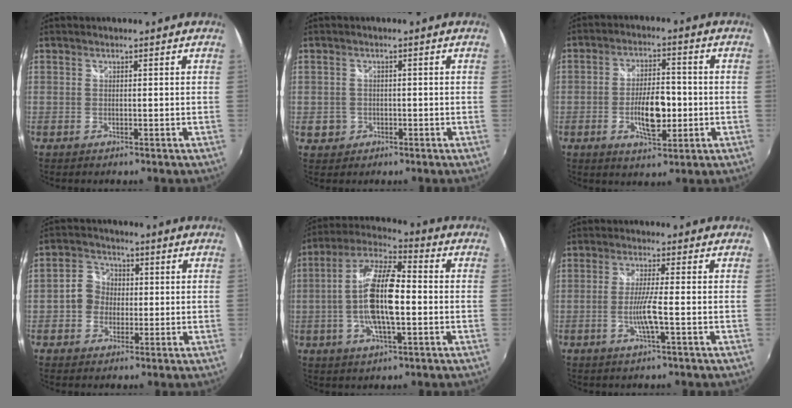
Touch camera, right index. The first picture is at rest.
{"total": 2.9, "force": [-0.8, 2.8, 0.4], "torque": [-0.013, 0.003, -0.010]}
{"total": 8.9, "force": [-2.1, 3.8, 7.7], "torque": [-0.141, 0.002, -0.031]}
{"total": 5.7, "force": [-0.6, 5.2, 2.3], "torque": [-0.047, 0.019, -0.017]}
{"total": 14.4, "force": [-1.6, 4.6, 13.6], "torque": [-0.267, 0.008, -0.038]}
{"total": 4.7, "force": [-1.6, -0.6, 4.4], "torque": [-0.087, -0.008, -0.030]}